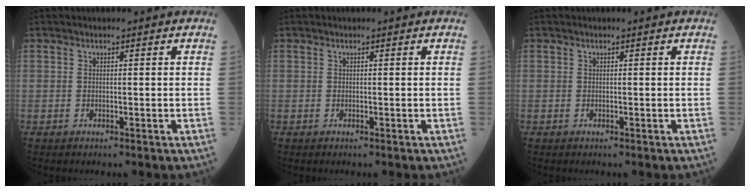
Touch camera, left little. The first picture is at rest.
{"total": 0.0}
{"total": 0.0}